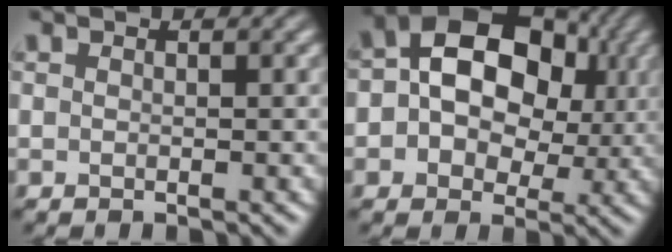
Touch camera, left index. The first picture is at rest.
{"total": 12.0, "force": [2.4, 8.5, 8.1], "torque": [-0.118, 0.036, 0.021]}